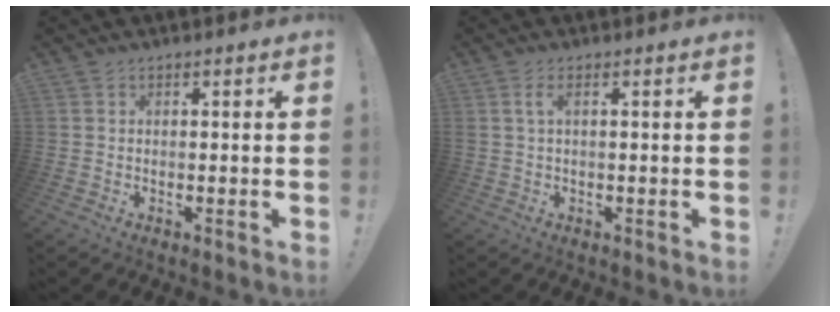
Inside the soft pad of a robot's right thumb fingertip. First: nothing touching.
{"total": 2.5, "force": [0.7, 0.5, 2.3], "torque": [-0.046, 0.002, 0.012]}